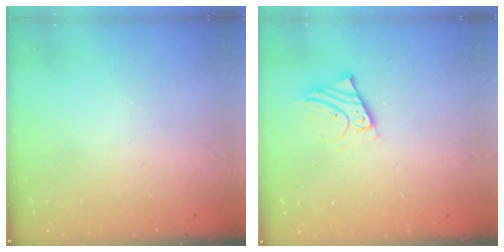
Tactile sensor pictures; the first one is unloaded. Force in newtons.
{"total": 5.5, "press": 5.4, "slide": 0.6}